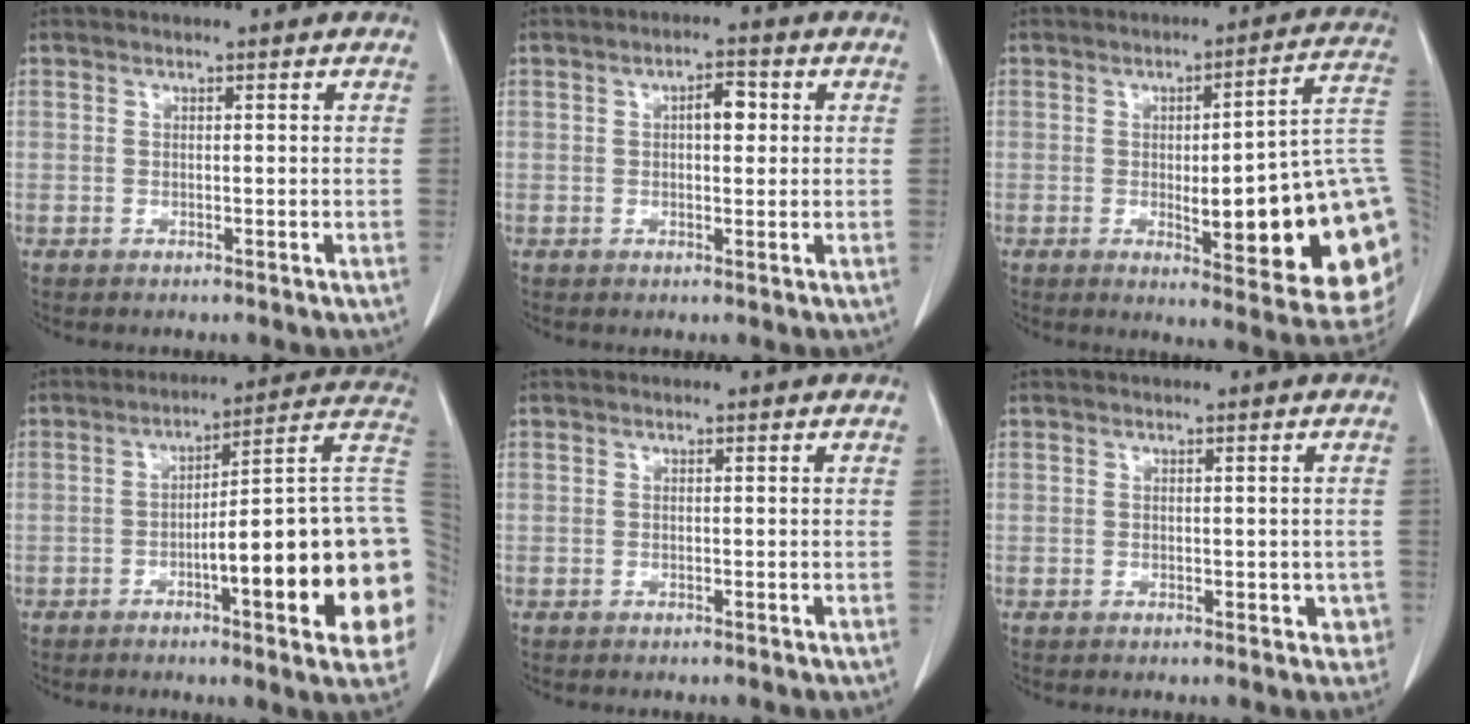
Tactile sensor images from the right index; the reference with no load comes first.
{"total": 3.4, "force": [0.7, 1.4, 3.0], "torque": [-0.047, 0.008, 0.009]}
{"total": 23.6, "force": [-2.4, 3.9, 23.2], "torque": [-0.199, 0.007, -0.023]}
{"total": 21.3, "force": [-3.9, 2.4, 20.8], "torque": [-0.184, 0.024, -0.046]}
{"total": 0.0}
{"total": 2.5, "force": [-0.2, 1.8, 1.7], "torque": [-0.002, 0.008, 0.002]}